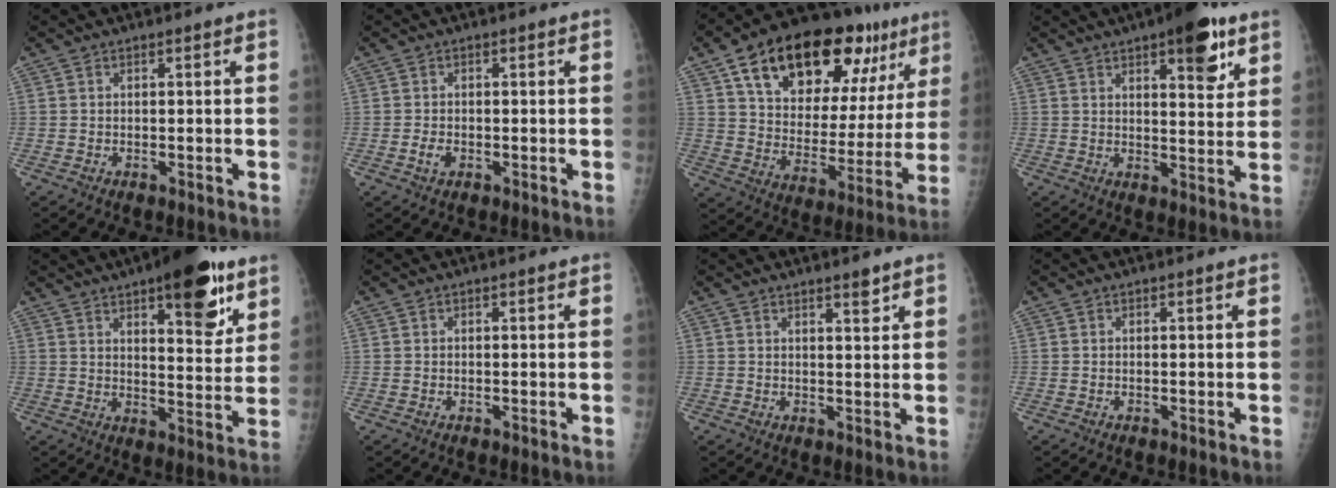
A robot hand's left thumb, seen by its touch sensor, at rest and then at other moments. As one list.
[{"total": 2.0, "force": [-0.7, 1.3, 1.3], "torque": [-0.023, 0.001, -0.013]}, {"total": 27.5, "force": [15.0, 13.6, 18.7], "torque": [-0.242, -0.015, 0.234]}, {"total": 11.1, "force": [6.2, 3.9, 8.4], "torque": [-0.087, -0.027, 0.081]}, {"total": 16.2, "force": [9.3, 5.7, 12.0], "torque": [-0.127, -0.046, 0.131]}, {"total": 0.0}, {"total": 2.5, "force": [1.9, 0.5, 1.5], "torque": [-0.017, -0.015, 0.030]}, {"total": 0.0}]